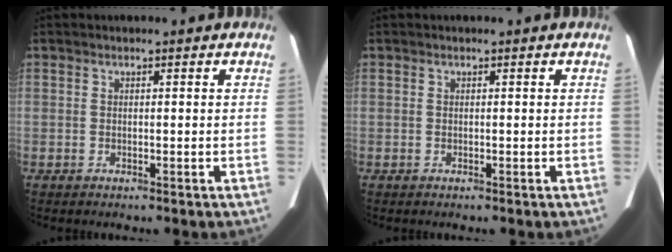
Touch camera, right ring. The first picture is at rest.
{"total": 0.0}